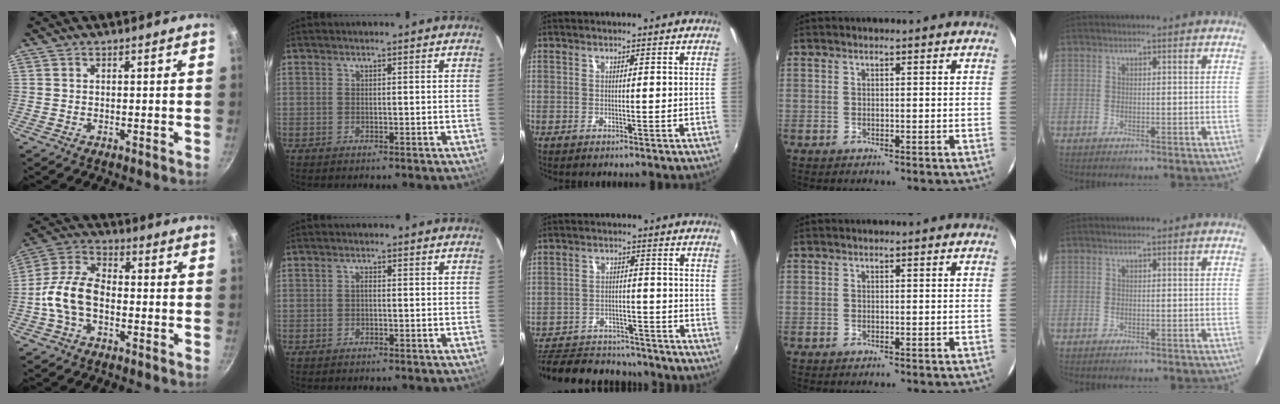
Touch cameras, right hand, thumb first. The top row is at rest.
{"thumb": {"total": 10.8, "force": [-2.4, 6.7, 8.1], "torque": [-0.142, 0.040, -0.060]}, "index": {"total": 0.7, "force": [-0.3, 0.5, 0.3], "torque": [-0.004, 0.004, -0.007]}, "middle": {"total": 16.3, "force": [-13.5, 7.5, 5.3], "torque": [-0.131, 0.029, -0.177]}}